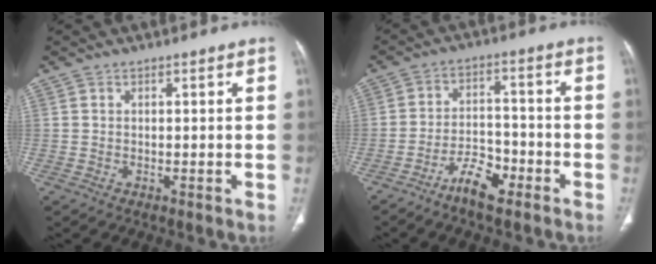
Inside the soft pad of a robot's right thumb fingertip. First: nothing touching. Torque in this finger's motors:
{"motor_torque": [-0.16, -0.02, -0.07, 0.11, 0.05]}